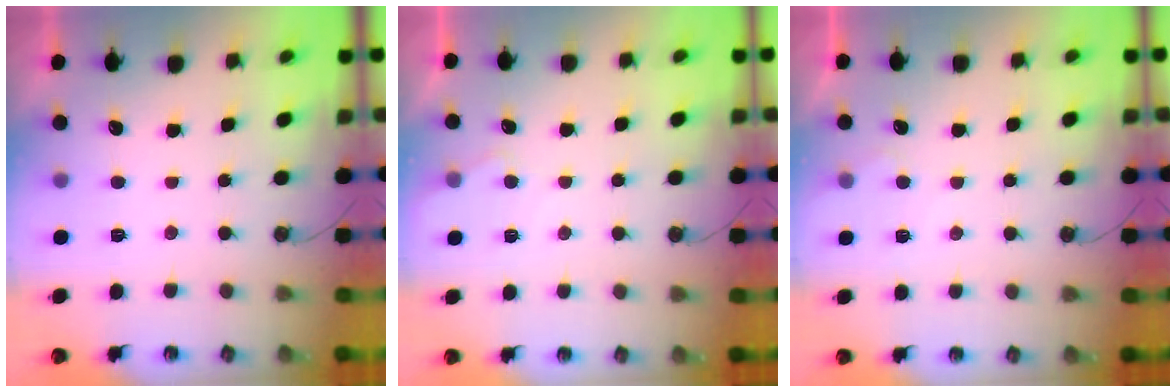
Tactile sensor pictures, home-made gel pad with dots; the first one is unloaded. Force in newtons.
{"total": 4.6, "press": 4.5, "slide": 0.5}
{"total": 3.6, "press": 3.6, "slide": 0.5}